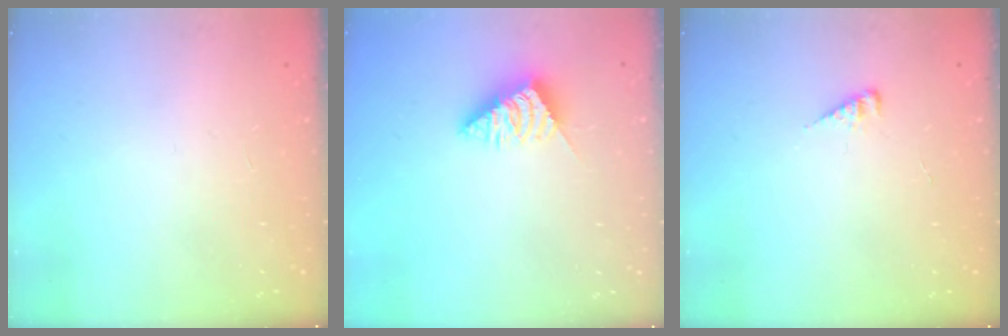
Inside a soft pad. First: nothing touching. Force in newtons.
{"total": 3.4, "press": 3.3, "slide": 0.3}
{"total": 3.7, "press": 3.6, "slide": 0.5}